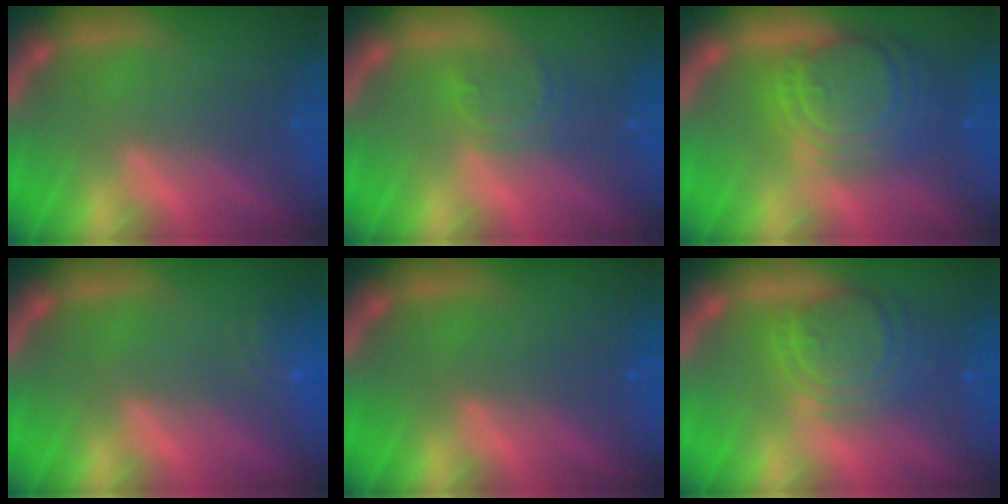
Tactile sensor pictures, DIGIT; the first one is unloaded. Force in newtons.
{"total": 3.0}
{"total": 10.0}
{"total": 2.5}
{"total": 0.0}
{"total": 7.1}